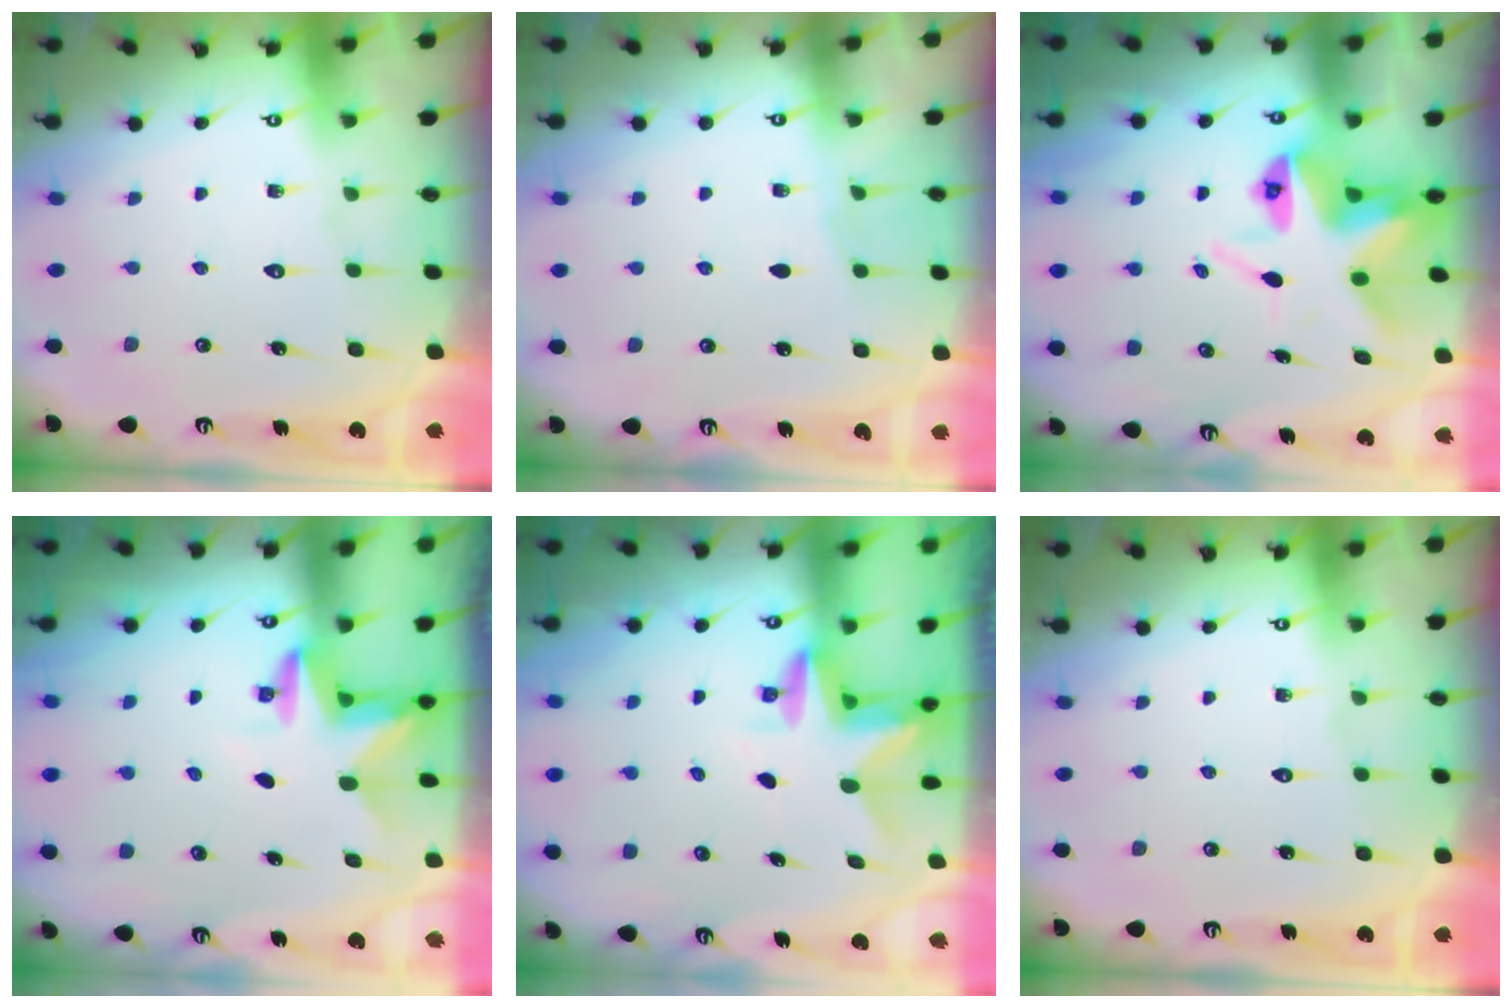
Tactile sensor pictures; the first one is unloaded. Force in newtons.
{"total": 2.5, "press": 2.5, "slide": 0.4}
{"total": 7.5, "press": 7.5, "slide": 0.4}
{"total": 3.2, "press": 3.2, "slide": 0.1}
{"total": 2.9, "press": 2.9, "slide": 0.2}
{"total": 0.0}